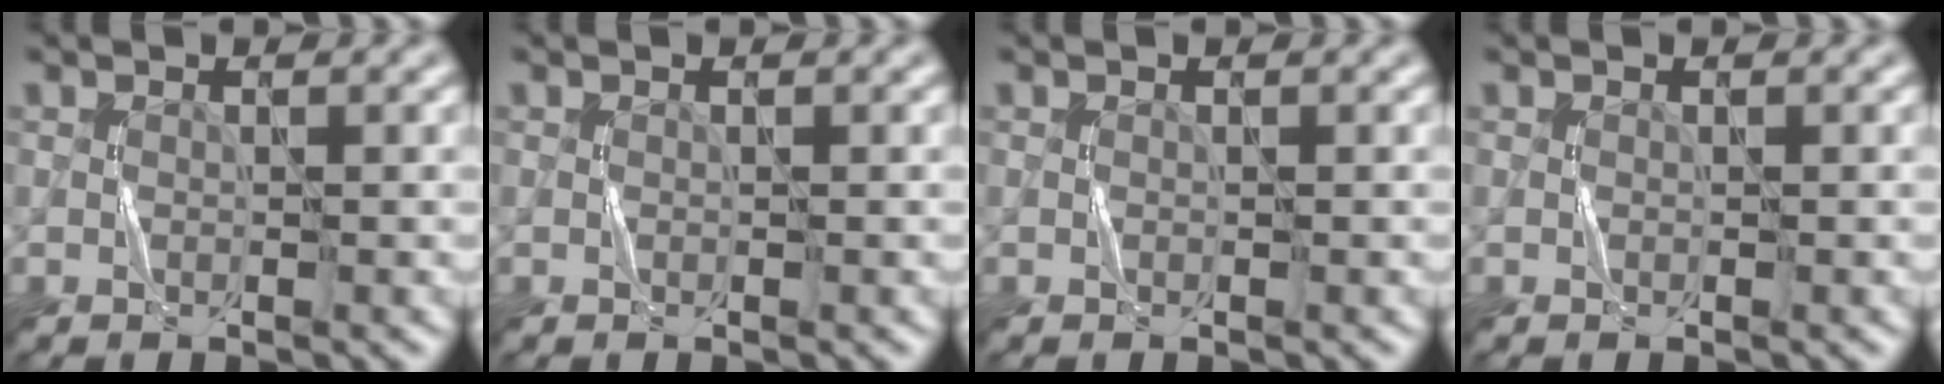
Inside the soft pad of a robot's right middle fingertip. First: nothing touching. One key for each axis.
{"total": 0.0}
{"total": 0.0}
{"total": 0.0}